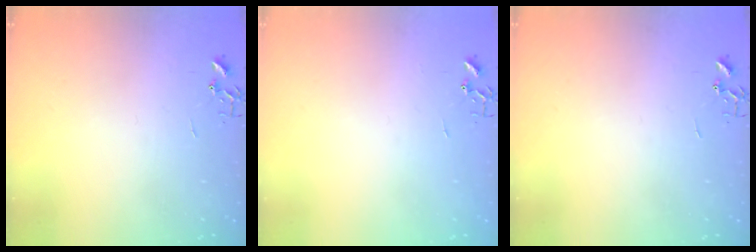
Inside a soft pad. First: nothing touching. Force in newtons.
{"total": 0.0}
{"total": 0.0}